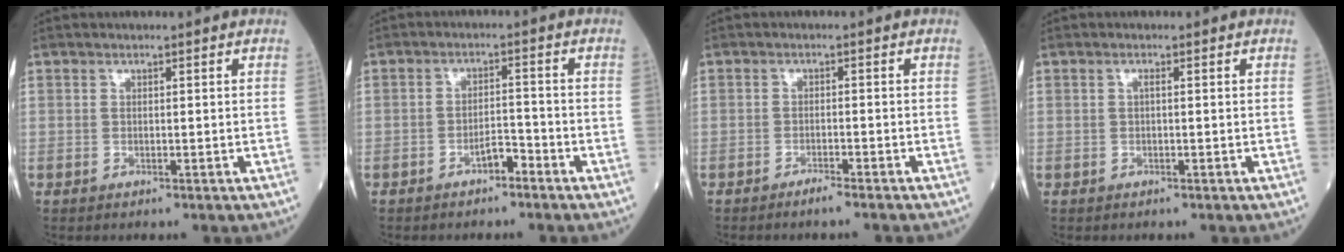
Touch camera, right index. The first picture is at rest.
{"total": 2.9, "force": [-2.1, 1.0, 1.7], "torque": [-0.026, 0.004, -0.038]}
{"total": 2.1, "force": [-1.8, -0.2, 1.1], "torque": [-0.021, -0.002, -0.030]}
{"total": 0.5, "force": [0.1, 0.0, 0.5], "torque": [-0.012, 0.001, 0.000]}